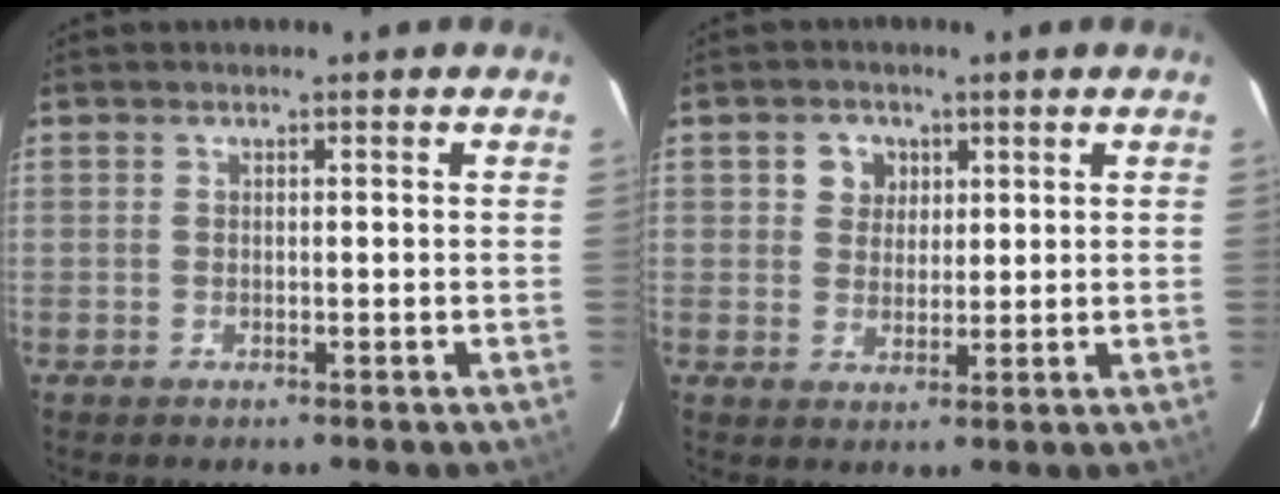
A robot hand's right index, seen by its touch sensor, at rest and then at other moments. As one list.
[{"total": 4.2, "force": [1.5, 3.8, 1.0], "torque": [-0.010, 0.014, 0.029]}]